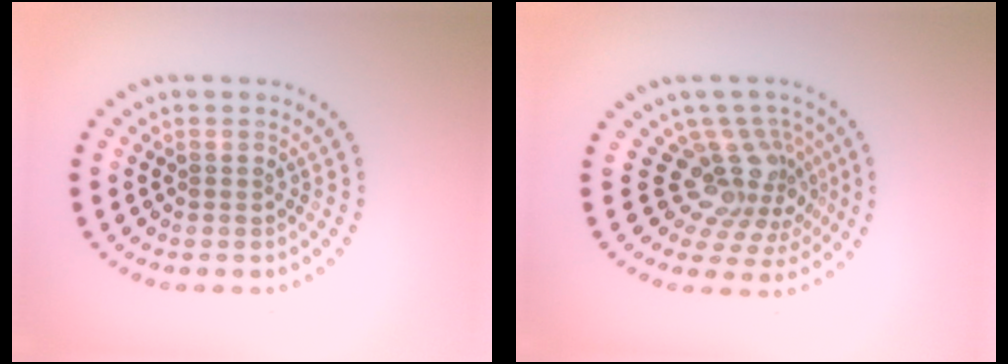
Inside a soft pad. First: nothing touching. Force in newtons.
{"total": 4.7, "press": 3.1, "slide": 3.6}